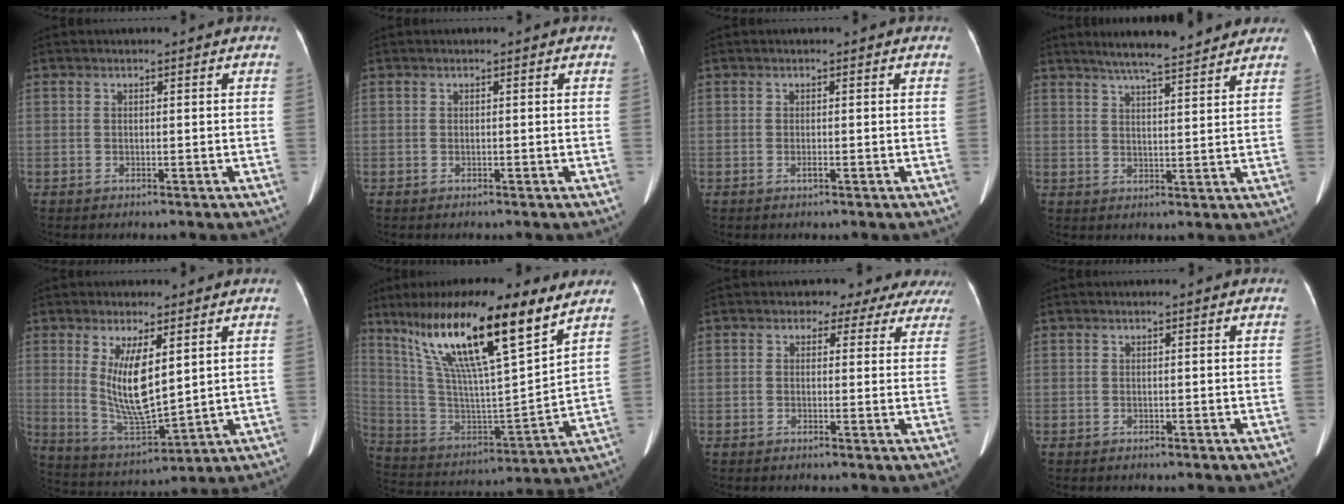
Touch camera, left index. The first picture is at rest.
{"total": 0.0}
{"total": 0.0}
{"total": 10.7, "force": [9.4, 0.6, 5.1], "torque": [-0.079, 0.017, 0.129]}
{"total": 9.9, "force": [2.8, 2.5, 9.1], "torque": [-0.181, -0.021, 0.064]}
{"total": 22.9, "force": [14.2, 2.4, 17.8], "torque": [-0.340, 0.014, 0.254]}
{"total": 7.6, "force": [6.3, 4.1, 1.2], "torque": [0.012, 0.006, 0.044]}
{"total": 0.0}